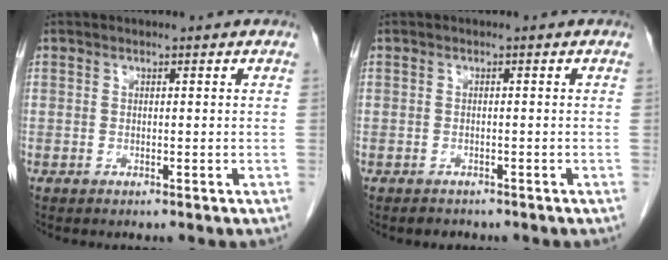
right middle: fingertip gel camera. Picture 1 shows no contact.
{"total": 1.4, "force": [-1.2, 0.7, 0.2], "torque": [-0.009, -0.001, -0.016]}